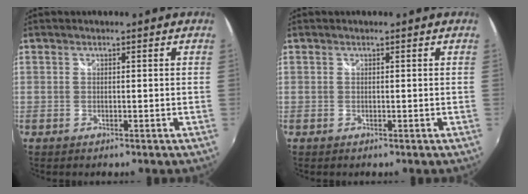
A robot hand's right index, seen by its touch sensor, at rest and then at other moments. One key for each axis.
{"total": 0.0}